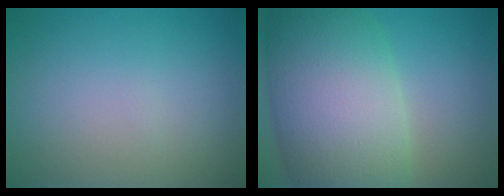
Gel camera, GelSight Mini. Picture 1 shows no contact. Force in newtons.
{"total": 13.0, "press": 13.0, "slide": 0.6}